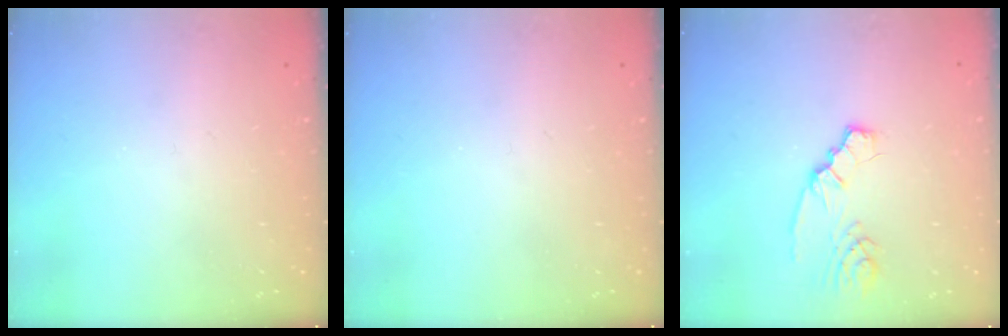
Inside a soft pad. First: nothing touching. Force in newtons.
{"total": 0.0}
{"total": 2.8, "press": 2.7, "slide": 0.6}